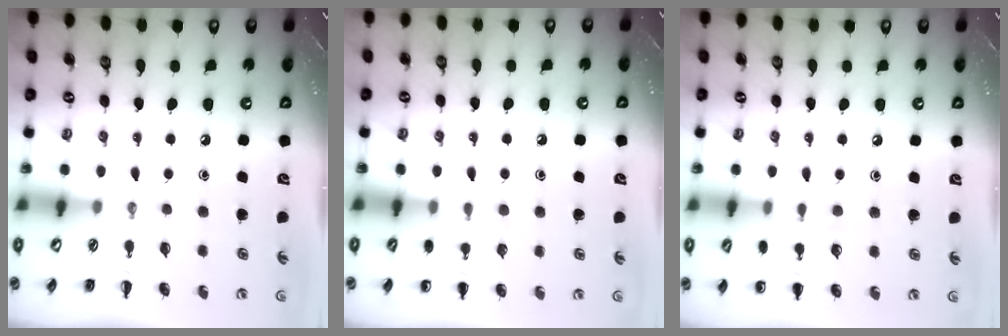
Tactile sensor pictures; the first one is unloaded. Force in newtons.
{"total": 6.3, "press": 6.1, "slide": 1.6}
{"total": 6.7, "press": 6.4, "slide": 2.0}